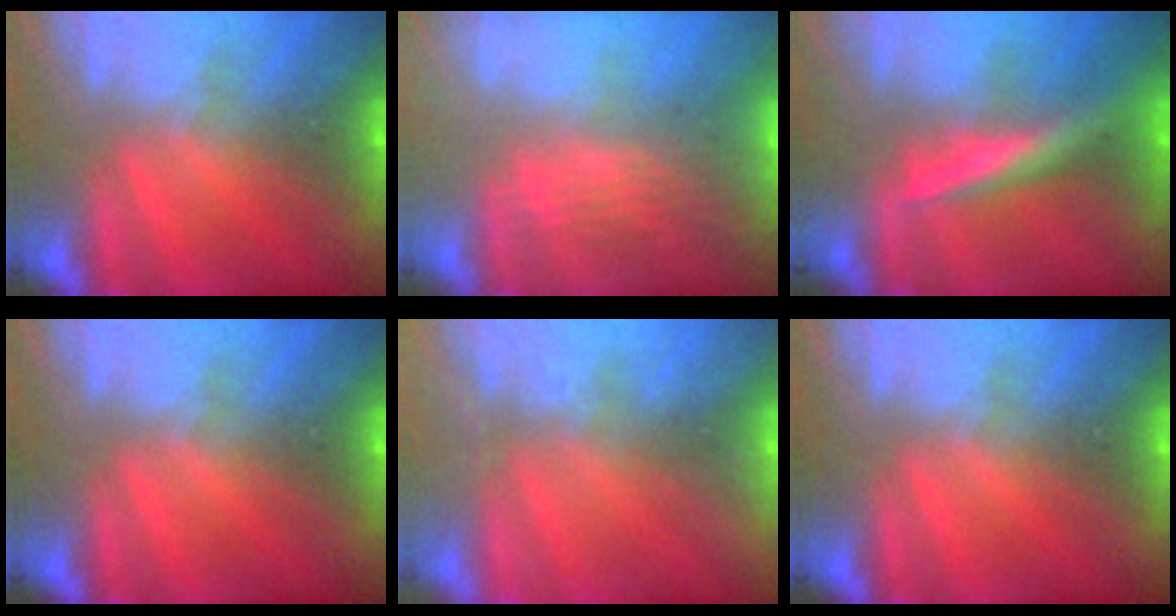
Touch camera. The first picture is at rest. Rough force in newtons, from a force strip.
{"total": 2.8}
{"total": 2.9}
{"total": 0.0}
{"total": 2.3}
{"total": 0.0}